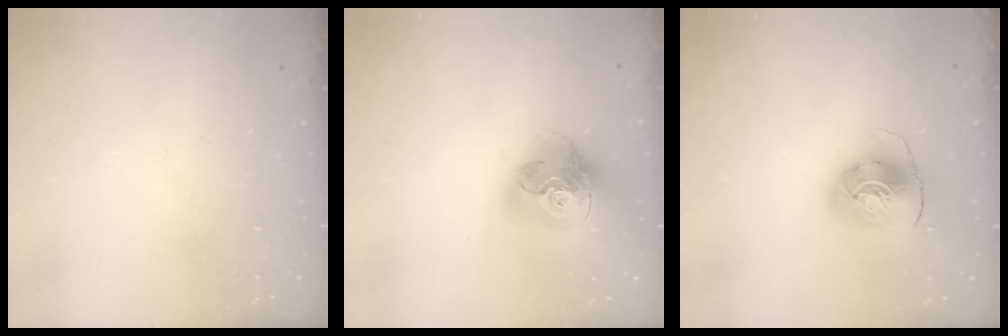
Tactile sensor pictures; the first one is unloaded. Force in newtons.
{"total": 18.8, "press": 18.6, "slide": 2.1}
{"total": 9.3, "press": 9.2, "slide": 1.1}